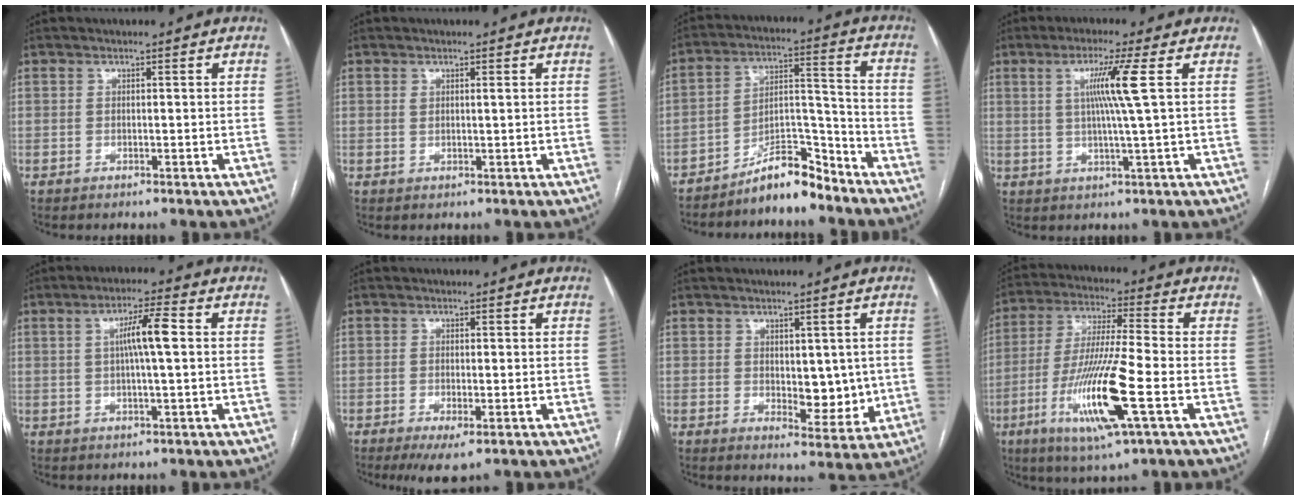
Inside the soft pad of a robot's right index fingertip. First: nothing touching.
{"total": 0.9, "force": [0.4, 0.3, 0.7], "torque": [-0.017, 0.004, 0.010]}
{"total": 8.8, "force": [-7.7, 2.1, 3.7], "torque": [-0.054, 0.031, -0.133]}
{"total": 6.7, "force": [1.6, -1.7, 6.3], "torque": [-0.116, 0.001, 0.034]}
{"total": 5.9, "force": [0.9, 0.3, 5.9], "torque": [-0.103, 0.010, 0.015]}
{"total": 4.0, "force": [-2.1, 1.0, 3.2], "torque": [-0.052, -0.009, -0.028]}
{"total": 6.2, "force": [0.2, 3.1, 5.3], "torque": [-0.061, -0.007, 0.013]}
{"total": 15.6, "force": [-5.2, 0.5, 14.7], "torque": [-0.297, -0.022, -0.095]}